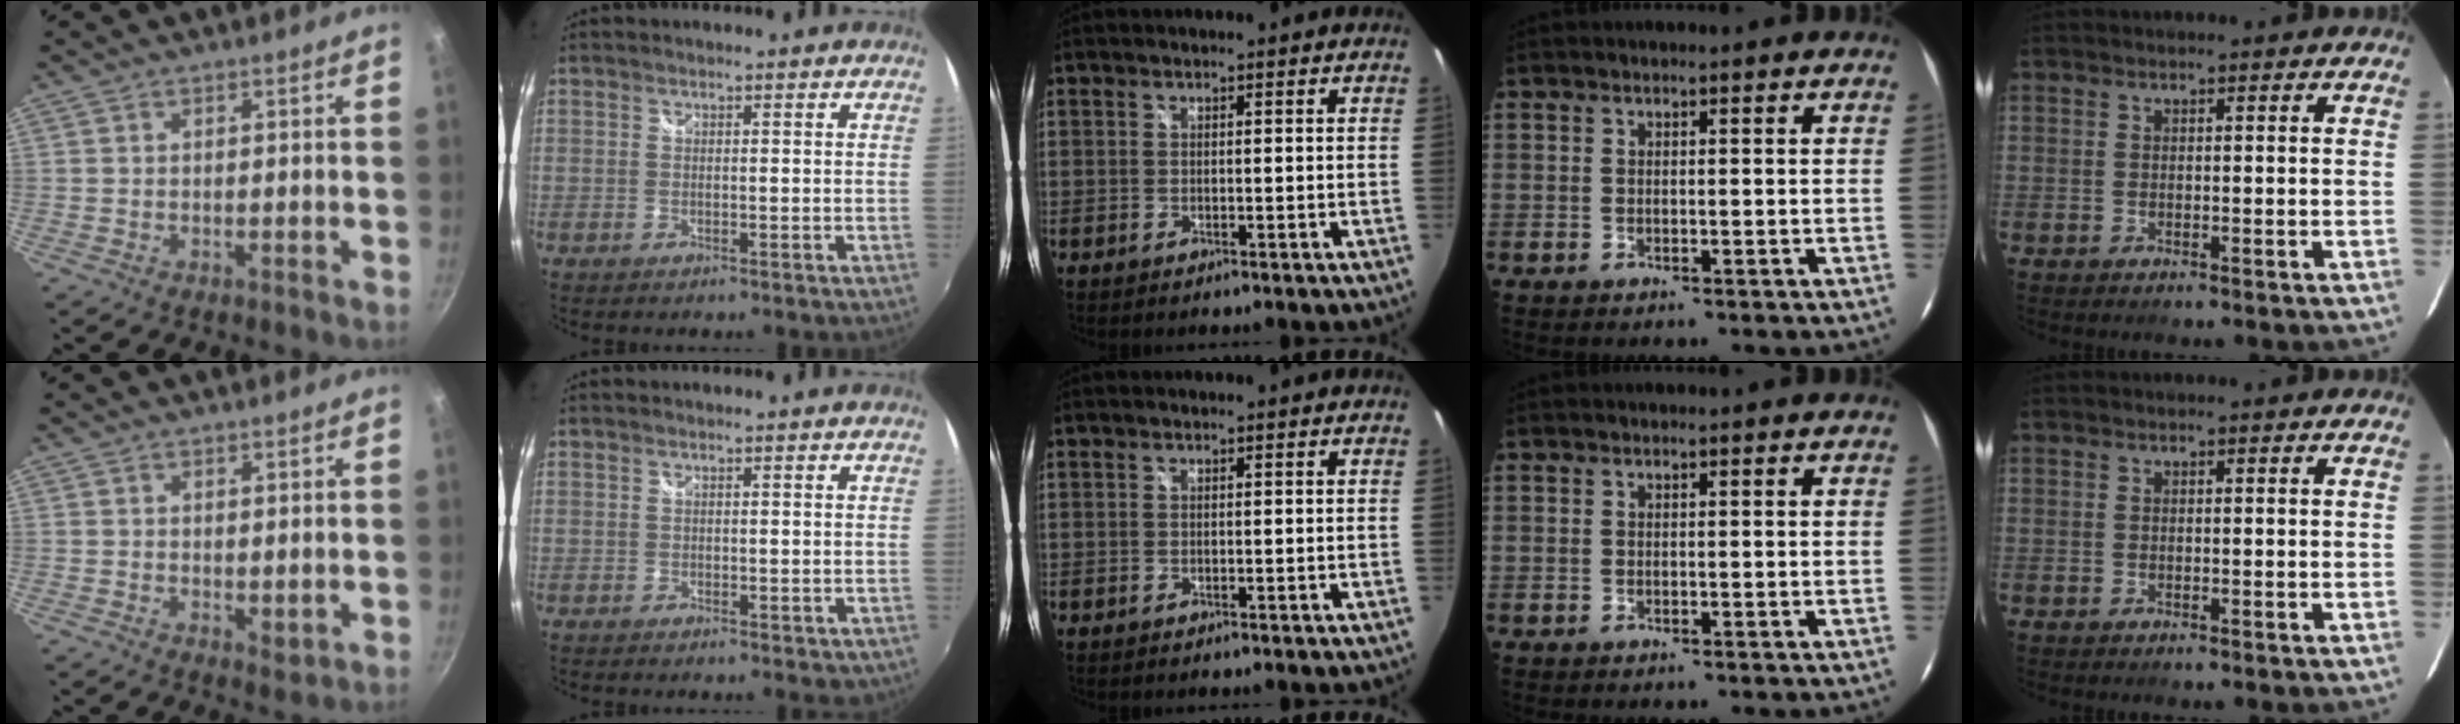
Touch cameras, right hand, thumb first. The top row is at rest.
{"thumb": {"total": 2.0, "force": [0.8, 1.3, 1.3], "torque": [-0.018, -0.009, 0.013]}, "index": {"total": 1.1, "force": [-0.2, 0.8, 0.8], "torque": [-0.010, -0.003, -0.003]}}